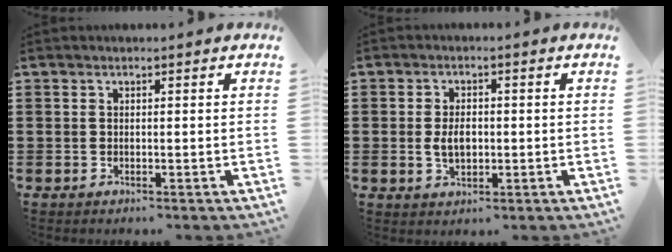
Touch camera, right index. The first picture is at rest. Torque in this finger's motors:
{"motor_torque": [1.01, 1.13, 0.40, 0.03]}